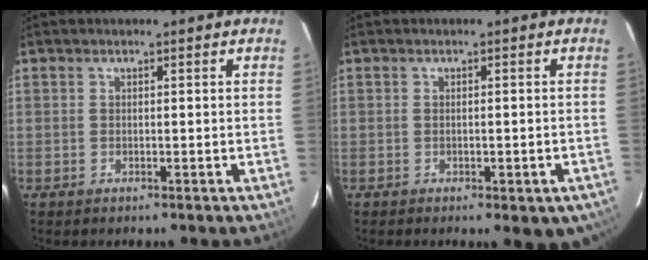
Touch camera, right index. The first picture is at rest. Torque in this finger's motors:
{"motor_torque": [0.66, -0.70, 0.28, 0.03]}